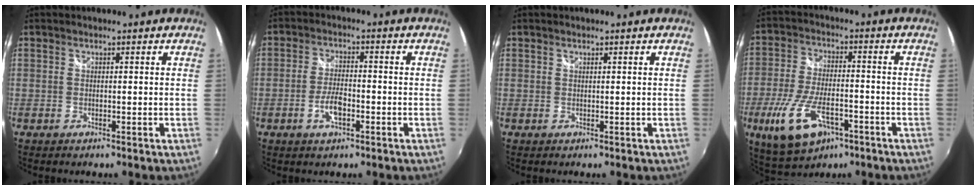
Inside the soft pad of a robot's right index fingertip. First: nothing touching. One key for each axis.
{"total": 5.1, "fx": -2.2, "fy": 2.0, "fz": 4.2, "tx": -0.088, "ty": 0.004, "tz": -0.038}
{"total": 0.0}
{"total": 14.4, "fx": -6.6, "fy": 6.6, "fz": 10.9, "tx": -0.235, "ty": -0.025, "tz": -0.114}